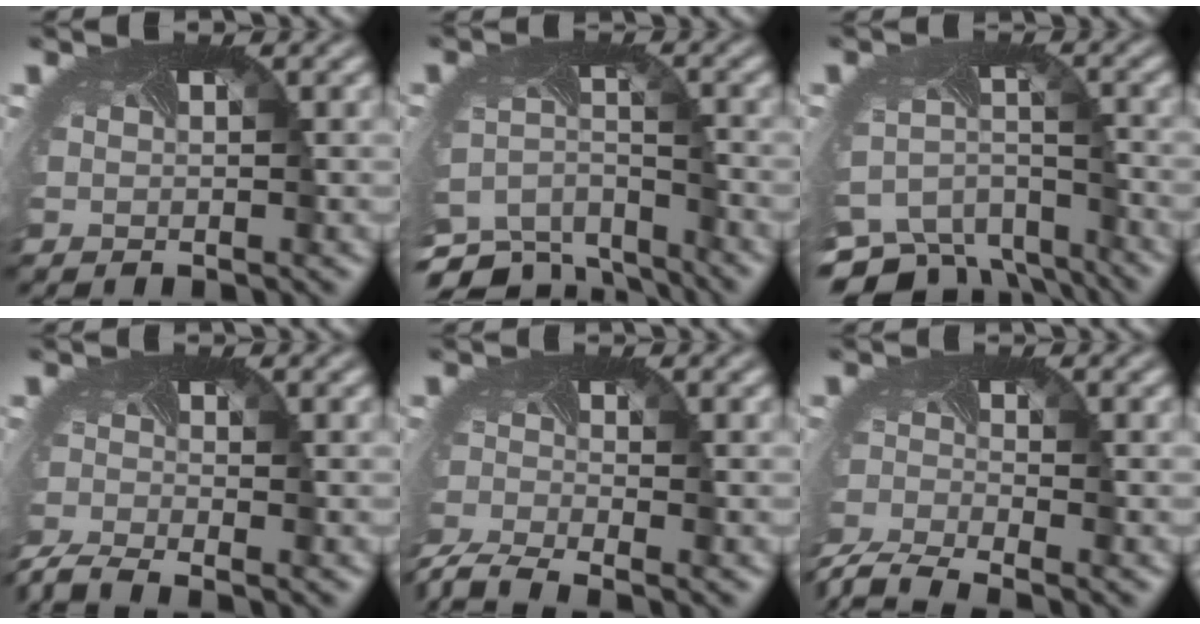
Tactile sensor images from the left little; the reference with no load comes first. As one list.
[{"total": 6.4, "force": [-5.8, 2.3, 1.4], "torque": [-0.047, -0.030, -0.096]}, {"total": 9.0, "force": [-7.9, 3.6, 2.3], "torque": [-0.049, -0.018, -0.122]}, {"total": 3.7, "force": [-3.5, 0.4, 1.3], "torque": [-0.037, -0.023, -0.076]}, {"total": 5.0, "force": [-4.5, 0.9, 2.0], "torque": [-0.057, -0.032, -0.091]}, {"total": 5.9, "force": [-5.4, 1.1, 2.2], "torque": [-0.064, -0.037, -0.104]}]